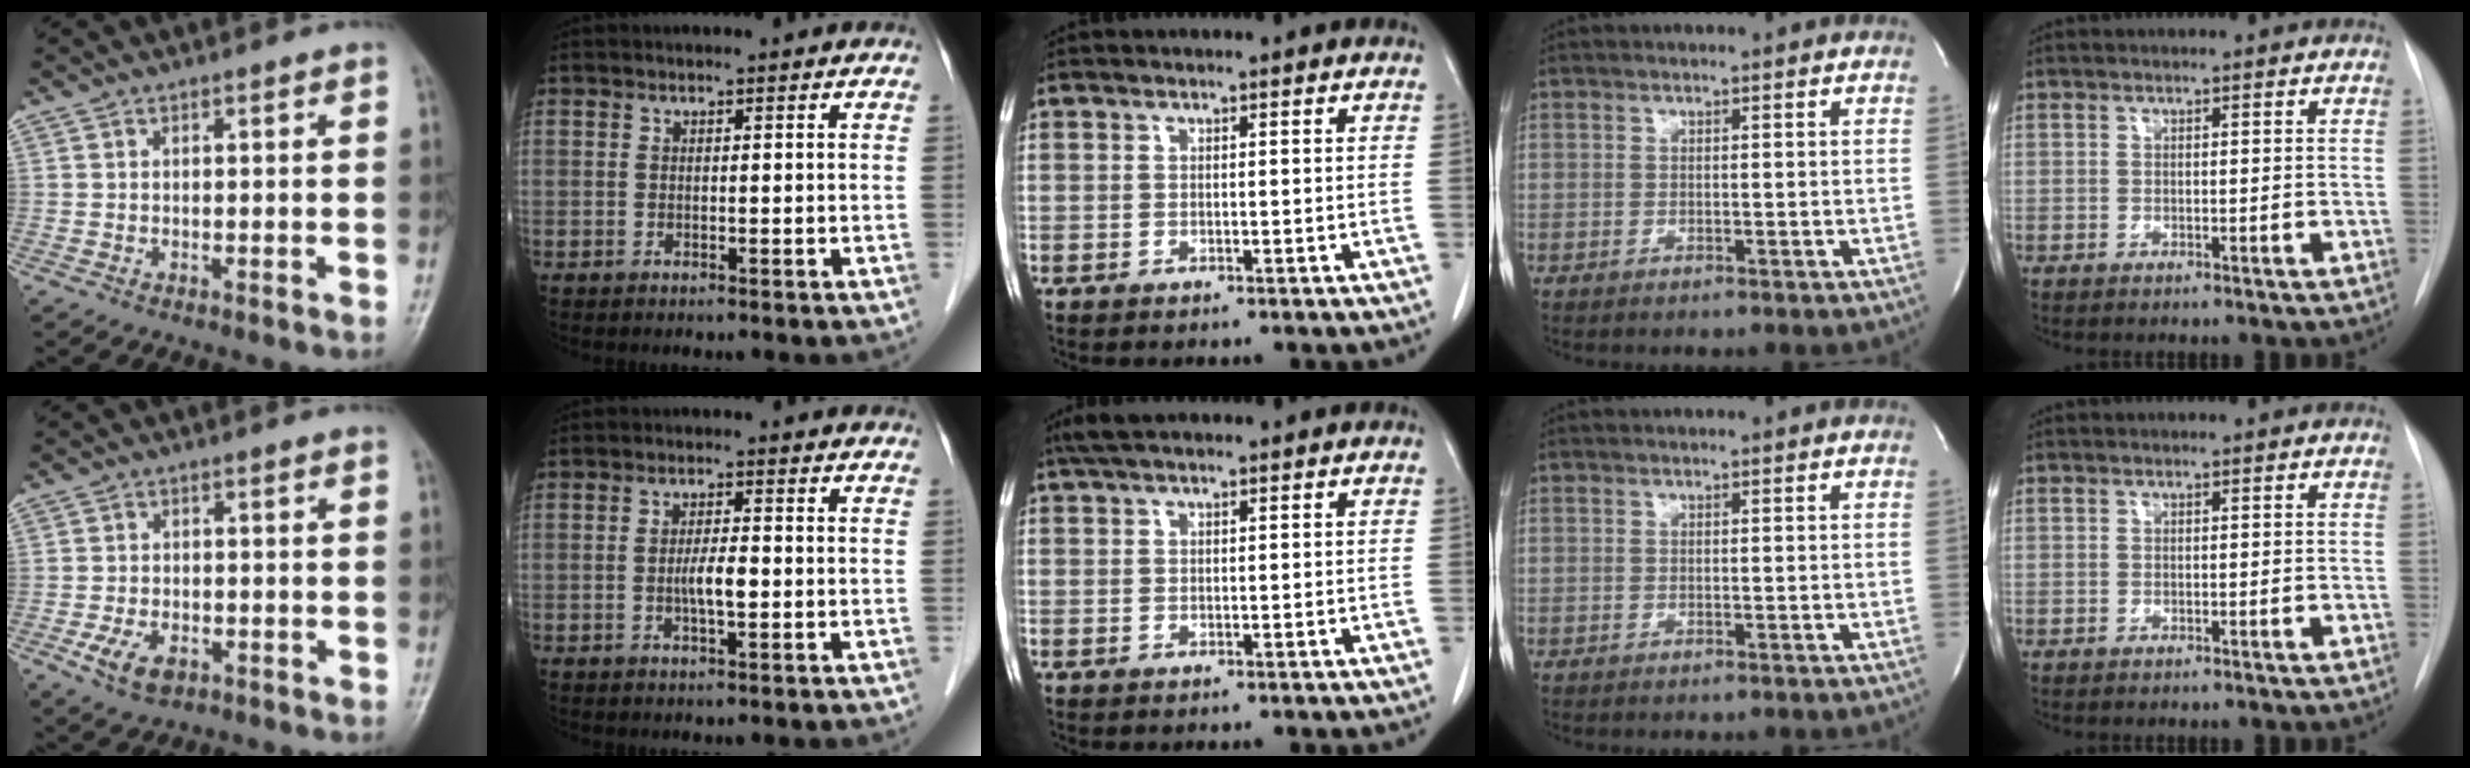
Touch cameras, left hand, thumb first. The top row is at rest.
{"thumb": {"total": 5.7, "force": [-2.5, 3.4, 3.8], "torque": [-0.073, 0.005, -0.040]}, "index": {"total": 3.2, "force": [-0.7, 0.6, 3.1], "torque": [-0.062, -0.001, -0.013]}, "middle": {"total": 4.0, "force": [3.1, 0.9, 2.4], "torque": [-0.047, 0.026, 0.057]}}